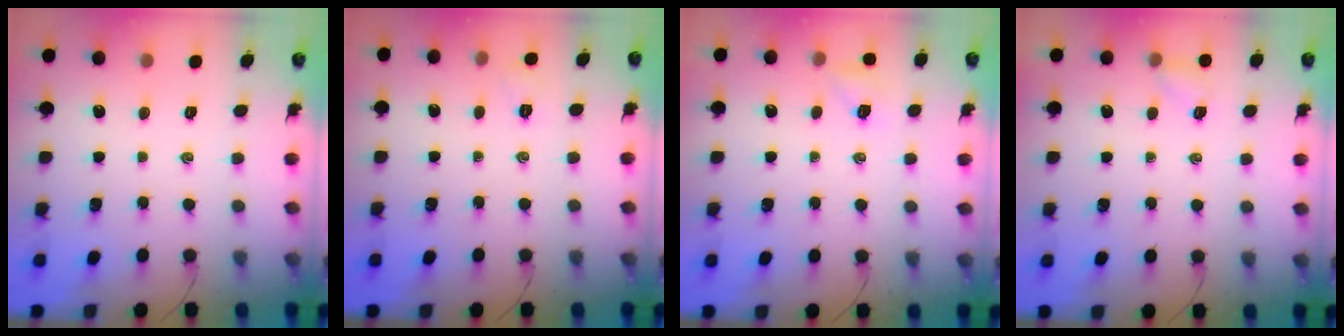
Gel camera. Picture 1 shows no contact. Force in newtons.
{"total": 4.3, "press": 4.1, "slide": 1.2}
{"total": 5.4, "press": 5.3, "slide": 1.2}
{"total": 3.9, "press": 3.7, "slide": 1.2}